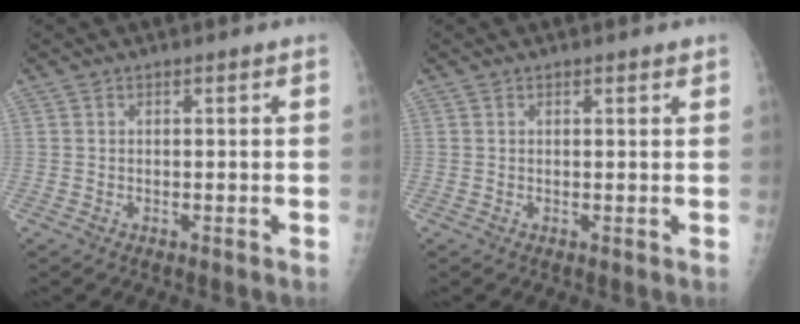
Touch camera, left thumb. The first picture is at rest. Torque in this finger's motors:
{"motor_torque": [-0.18, -0.02, -0.33, -0.15, 0.01]}